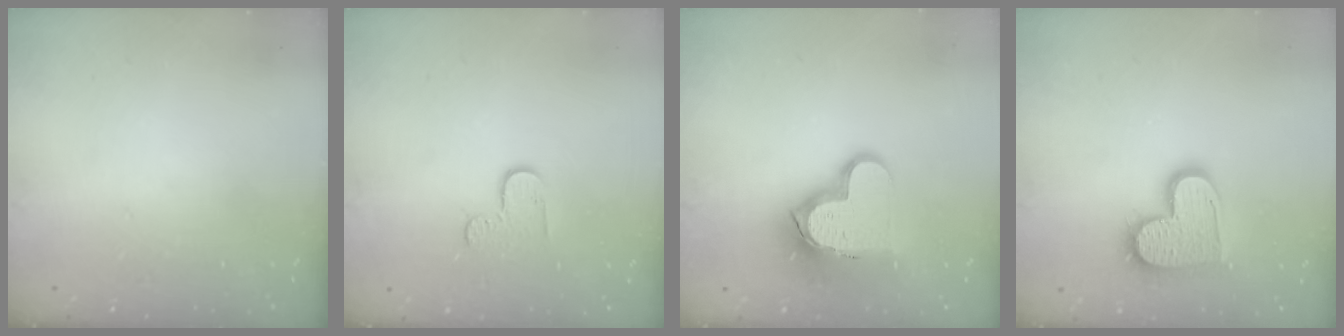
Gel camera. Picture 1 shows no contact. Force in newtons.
{"total": 5.5, "press": 5.4, "slide": 0.6}
{"total": 15.5, "press": 15.5, "slide": 1.3}
{"total": 14.0, "press": 13.9, "slide": 0.8}